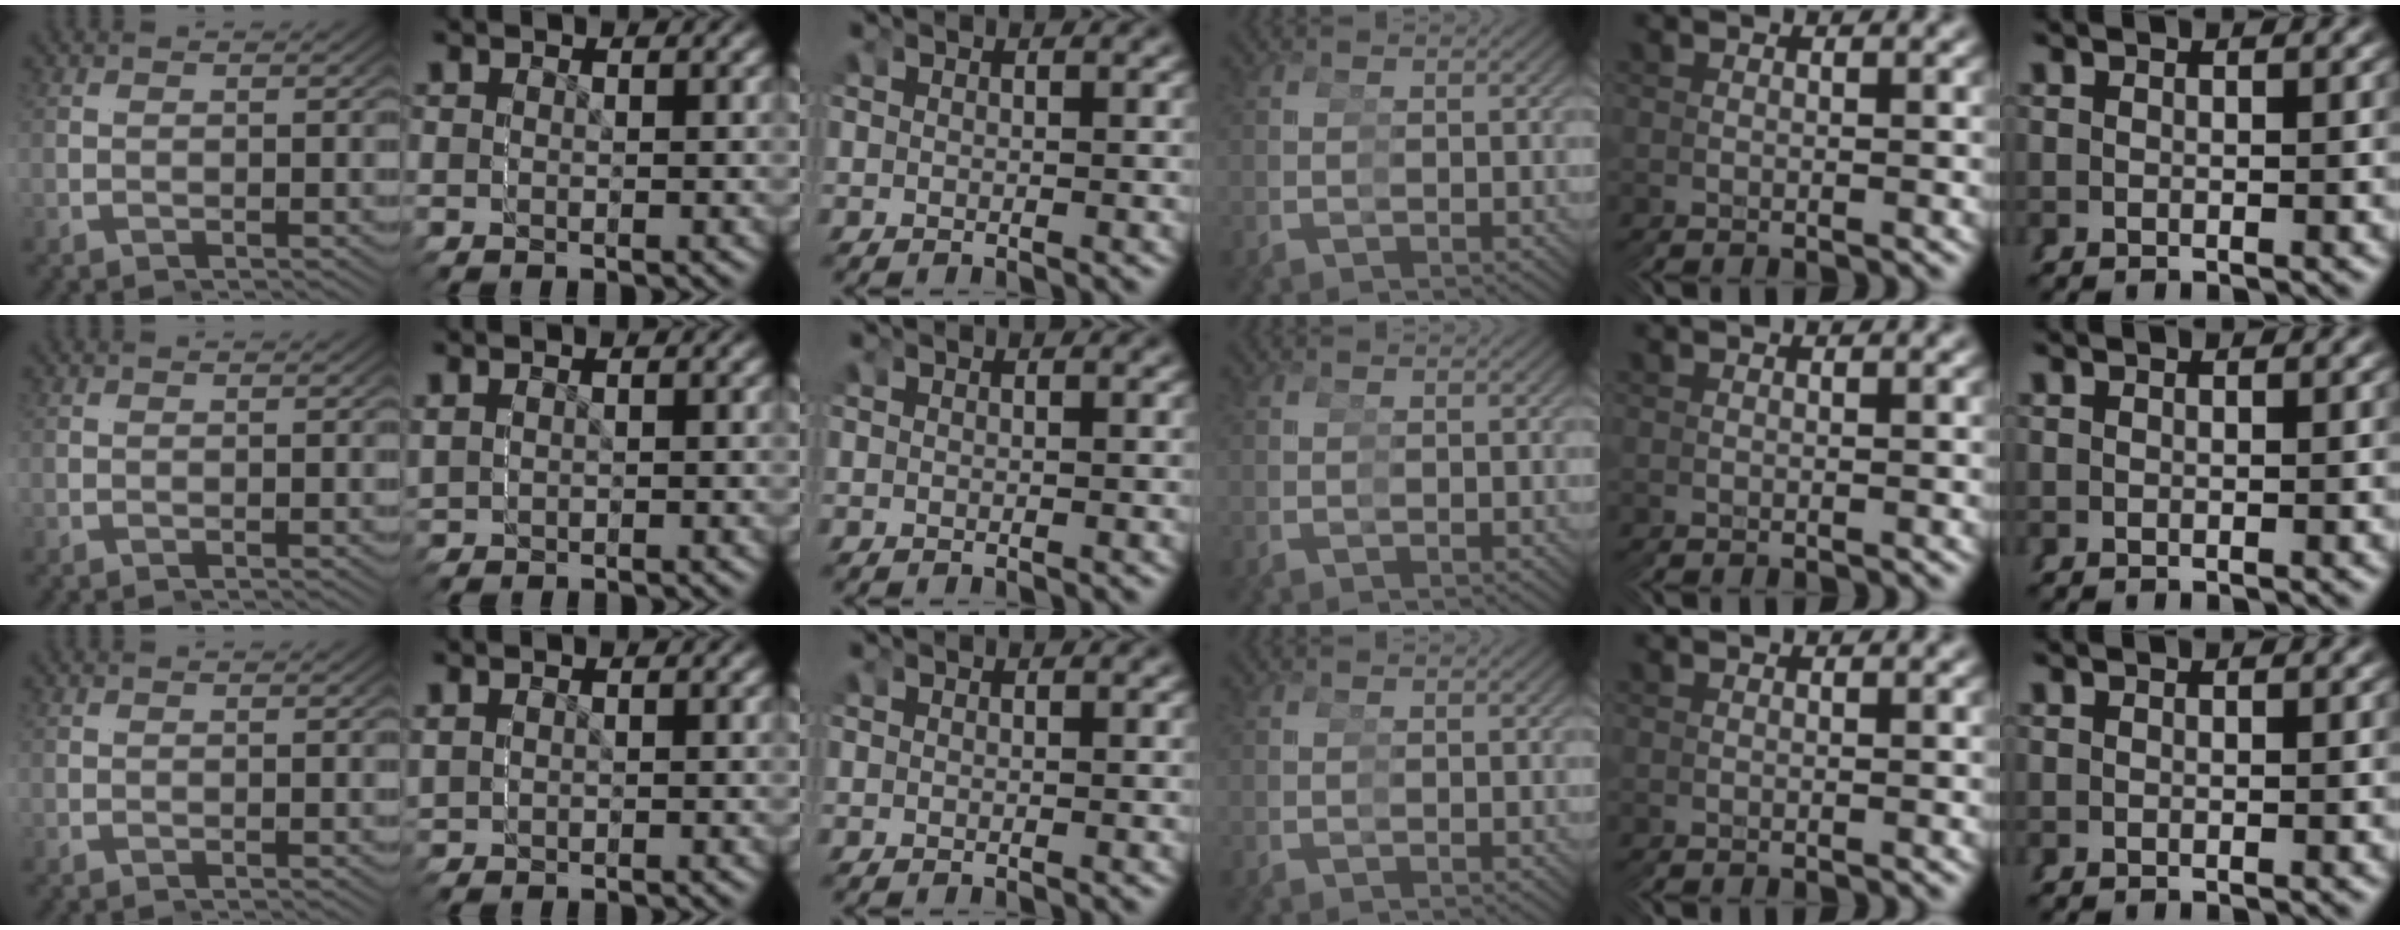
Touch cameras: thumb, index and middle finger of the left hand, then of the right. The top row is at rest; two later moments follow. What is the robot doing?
{"motion": "grasp_and_lifting", "object": "markers"}